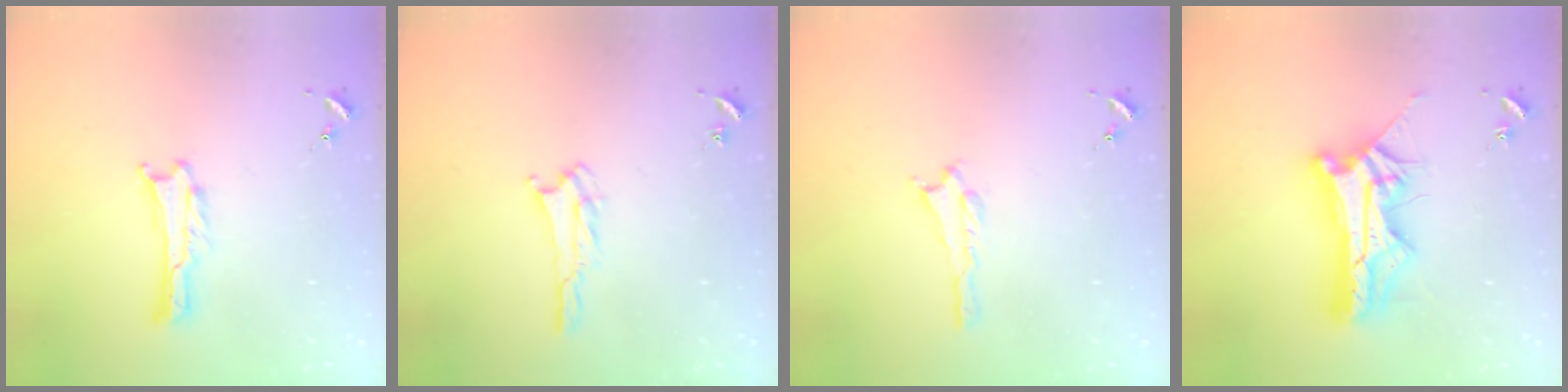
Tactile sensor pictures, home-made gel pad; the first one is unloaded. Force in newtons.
{"total": 2.3, "press": 2.2, "slide": 0.4}
{"total": 0.6, "press": 0.6, "slide": 0.2}
{"total": 13.0, "press": 12.9, "slide": 1.2}